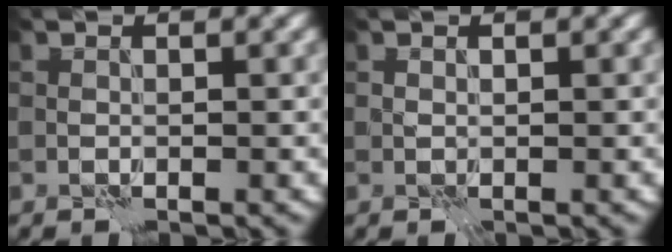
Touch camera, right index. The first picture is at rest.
{"total": 0.0}